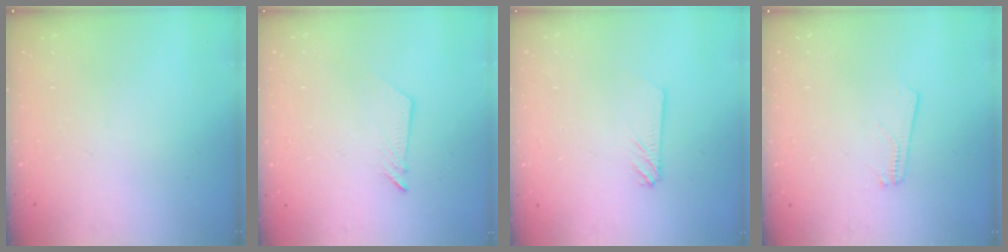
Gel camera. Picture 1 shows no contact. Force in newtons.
{"total": 2.6, "press": 2.6, "slide": 0.3}
{"total": 2.7, "press": 2.7, "slide": 0.3}
{"total": 2.8, "press": 2.8, "slide": 0.4}